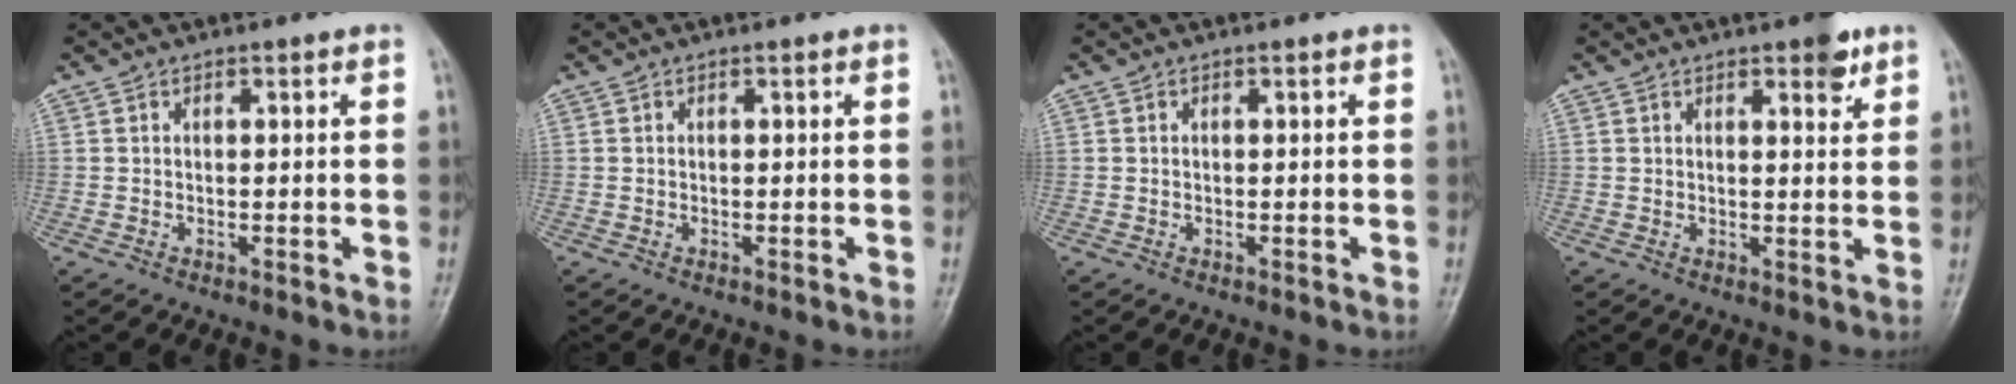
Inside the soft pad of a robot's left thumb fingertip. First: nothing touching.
{"total": 0.0}
{"total": 0.0}
{"total": 4.3, "force": [2.7, 1.6, 3.0], "torque": [-0.027, -0.013, 0.033]}